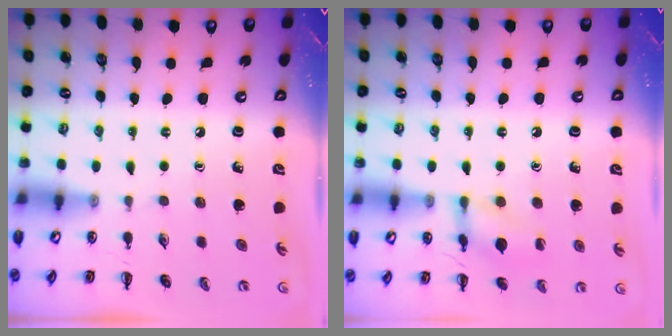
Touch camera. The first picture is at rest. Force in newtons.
{"total": 11.4, "press": 11.3, "slide": 1.5}